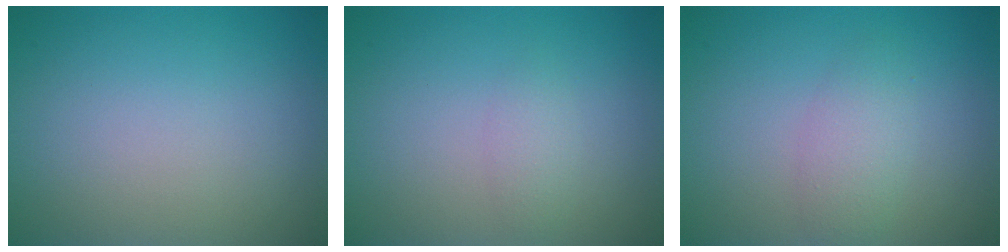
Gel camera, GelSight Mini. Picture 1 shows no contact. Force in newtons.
{"total": 1.2, "press": 1.2, "slide": 0.0}
{"total": 2.2, "press": 2.2, "slide": 0.1}